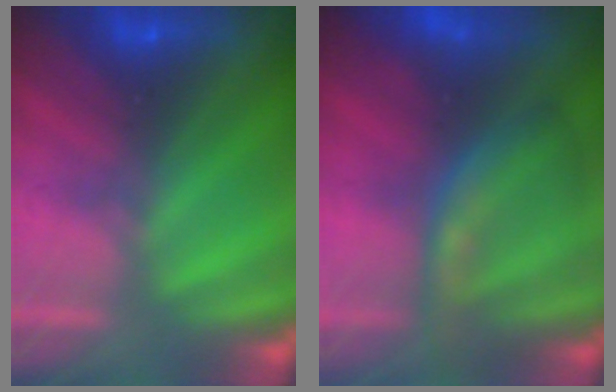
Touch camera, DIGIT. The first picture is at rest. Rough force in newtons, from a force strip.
{"total": 7.7}